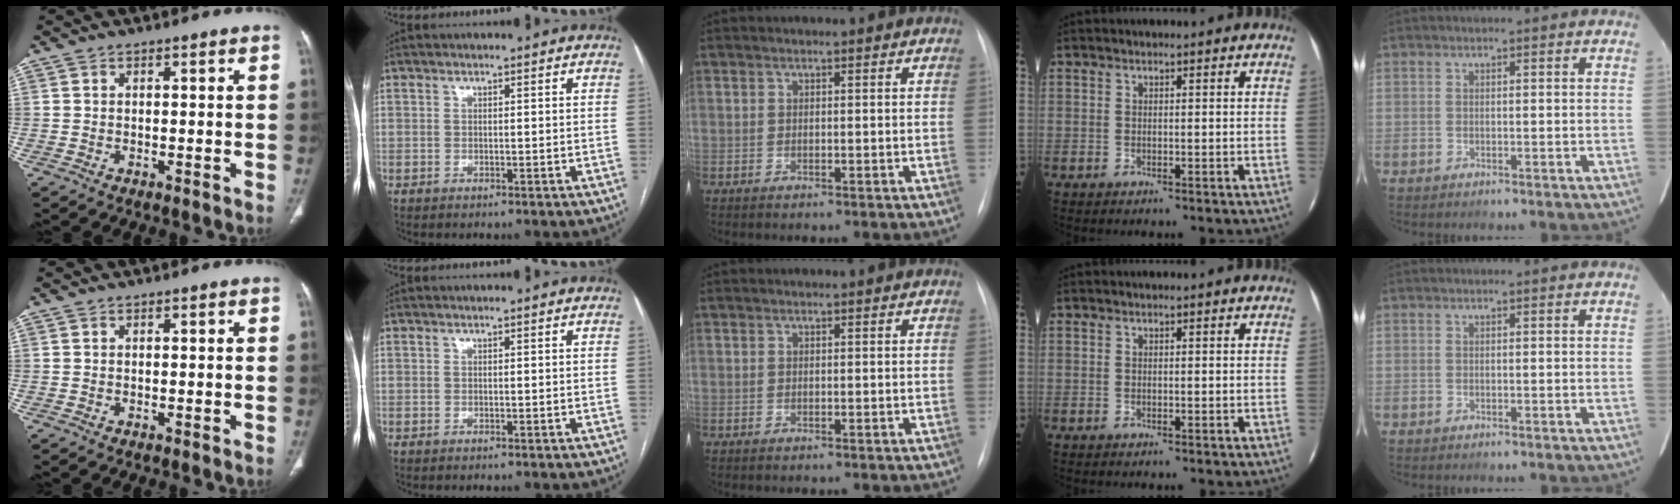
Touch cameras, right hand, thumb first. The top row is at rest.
{}